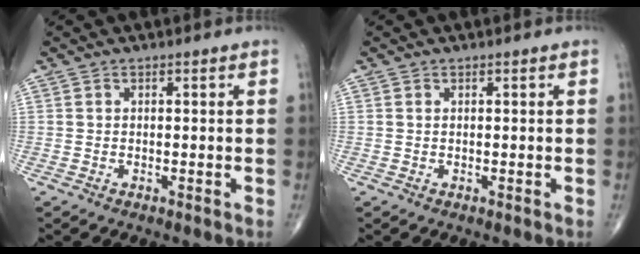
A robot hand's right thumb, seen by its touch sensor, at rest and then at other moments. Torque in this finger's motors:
{"motor_torque": [0.00, 0.14, -0.18, -0.05, 0.01]}